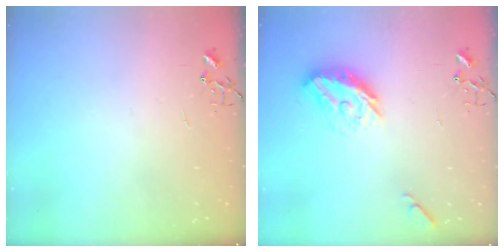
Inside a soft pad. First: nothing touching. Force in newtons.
{"total": 13.1, "press": 13.1, "slide": 0.6}